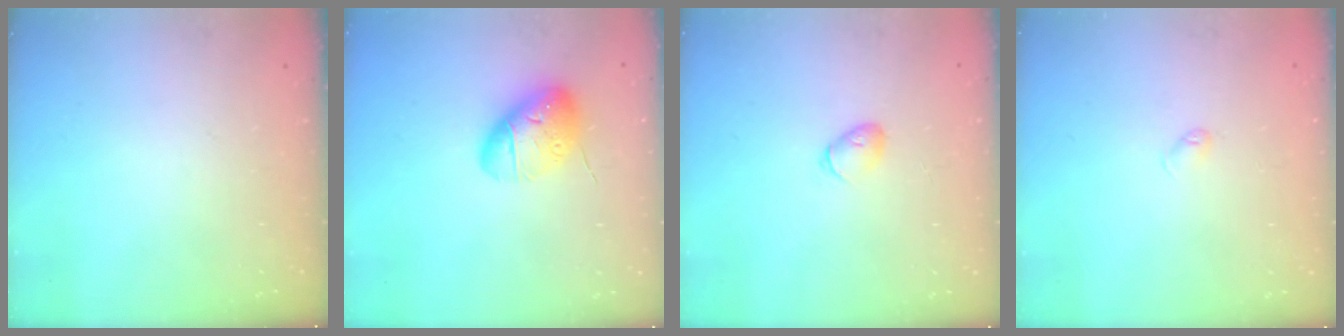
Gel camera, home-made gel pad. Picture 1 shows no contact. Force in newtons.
{"total": 12.4, "press": 12.3, "slide": 2.1}
{"total": 5.0, "press": 4.9, "slide": 1.2}
{"total": 2.7, "press": 2.6, "slide": 0.4}